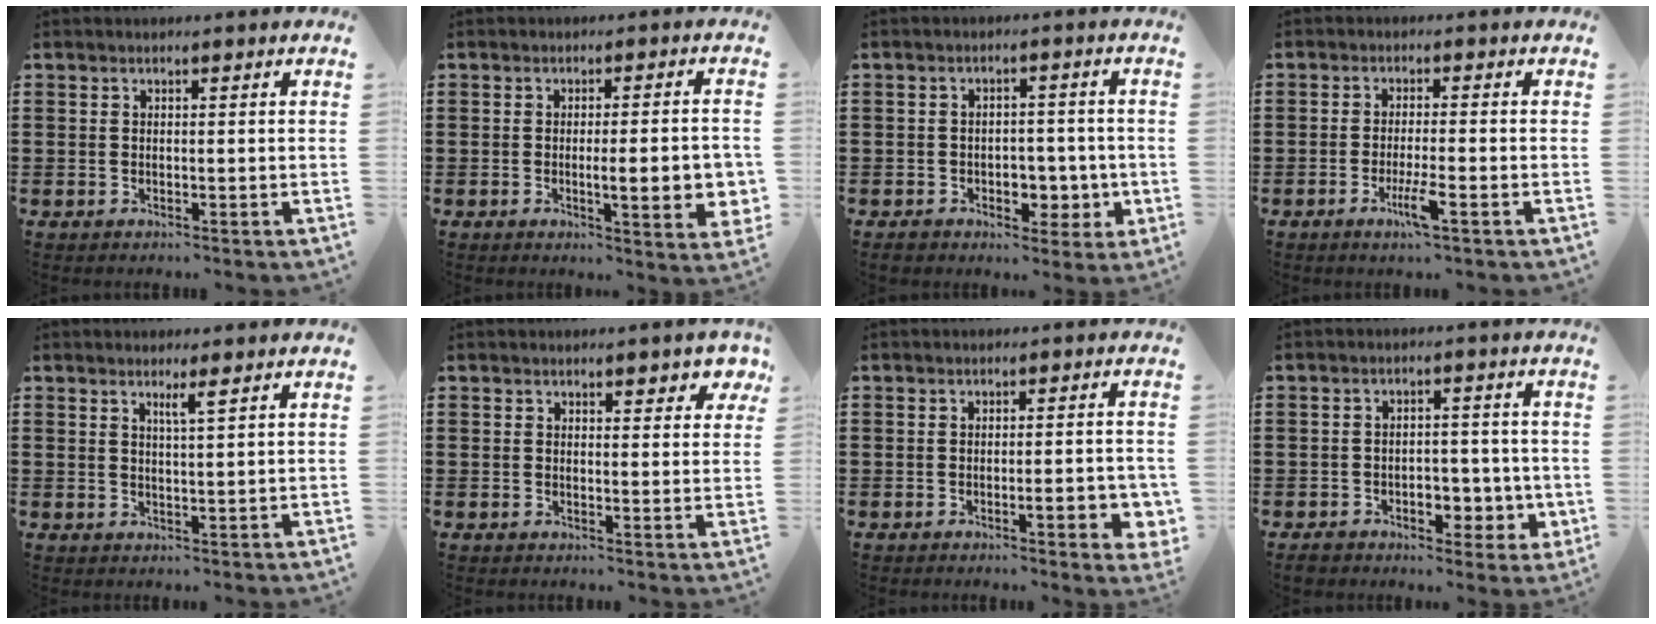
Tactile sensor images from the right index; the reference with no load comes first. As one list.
[{"total": 7.2, "force": [-1.0, 1.2, 7.0], "torque": [-0.097, -0.010, -0.017]}, {"total": 4.4, "force": [-1.3, 3.6, 2.1], "torque": [-0.030, 0.006, -0.027]}, {"total": 4.6, "force": [-2.2, 0.2, 4.0], "torque": [-0.077, -0.017, -0.038]}, {"total": 2.1, "force": [1.4, -0.2, 1.6], "torque": [-0.032, -0.004, 0.023]}, {"total": 2.6, "force": [2.0, 1.1, 1.2], "torque": [-0.012, 0.002, 0.034]}, {"total": 4.6, "force": [-1.3, 1.0, 4.3], "torque": [-0.052, -0.010, -0.022]}, {"total": 4.9, "force": [-1.9, 3.7, 2.6], "torque": [-0.032, 0.005, -0.039]}]